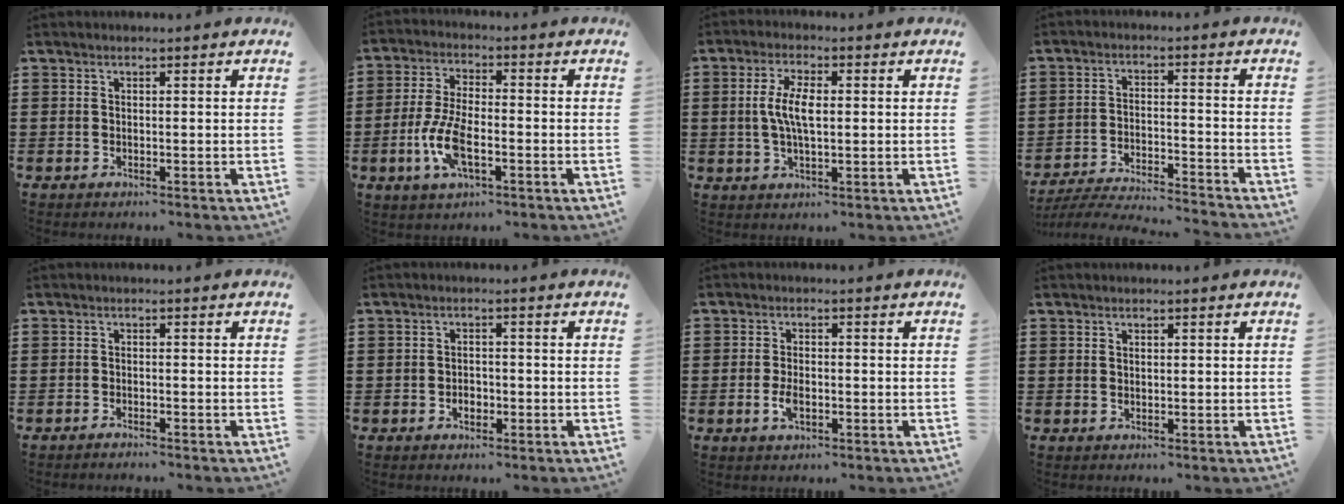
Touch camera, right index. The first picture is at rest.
{"total": 8.0, "force": [-2.5, 3.2, 6.9], "torque": [-0.163, -0.011, -0.051]}
{"total": 5.9, "force": [0.2, 2.2, 5.5], "torque": [-0.117, 0.002, -0.003]}
{"total": 5.3, "force": [-5.1, -0.1, 1.2], "torque": [-0.034, -0.009, -0.106]}
{"total": 0.9, "force": [-0.9, 0.0, 0.1], "torque": [-0.005, -0.001, -0.019]}
{"total": 1.9, "force": [-0.8, 1.3, 1.1], "torque": [-0.022, 0.002, -0.017]}
{"total": 3.0, "force": [-0.9, 1.5, 2.5], "torque": [-0.060, -0.003, -0.020]}
{"total": 0.5, "force": [0.3, 0.4, 0.3], "torque": [-0.007, 0.000, 0.006]}